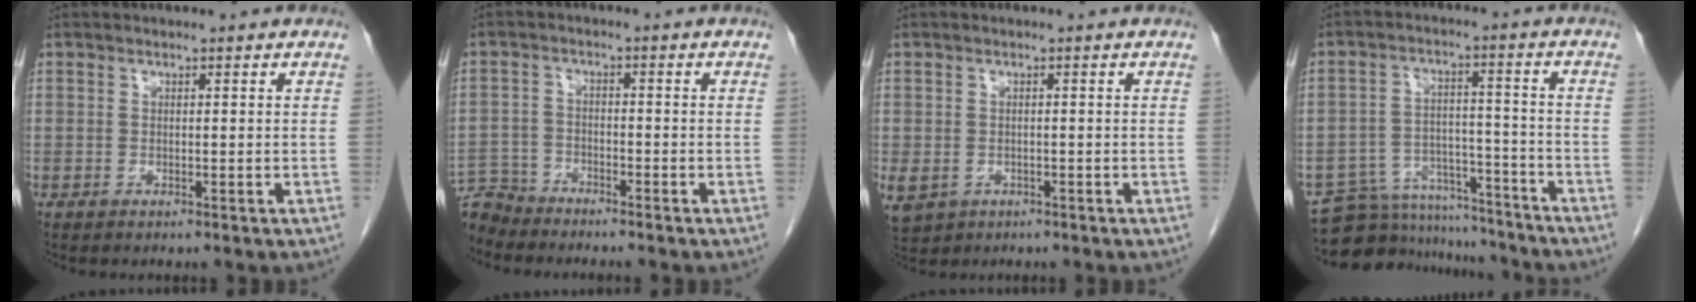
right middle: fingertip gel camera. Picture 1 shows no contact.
{"total": 5.4, "force": [-5.2, 0.9, -0.6], "torque": [0.016, -0.004, -0.101]}
{"total": 7.7, "force": [-3.2, 6.3, 3.0], "torque": [-0.091, -0.007, -0.041]}
{"total": 13.6, "force": [-13.0, 3.8, 1.7], "torque": [-0.024, 0.031, -0.196]}